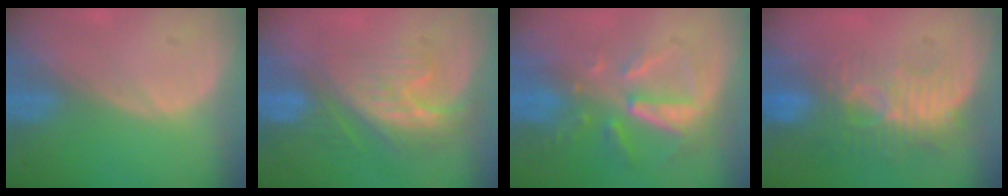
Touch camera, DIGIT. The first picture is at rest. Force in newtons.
{"total": 8.7, "press": 7.5, "slide": 4.5}
{"total": 8.0, "press": 7.3, "slide": 3.3}
{"total": 9.0, "press": 8.2, "slide": 3.8}